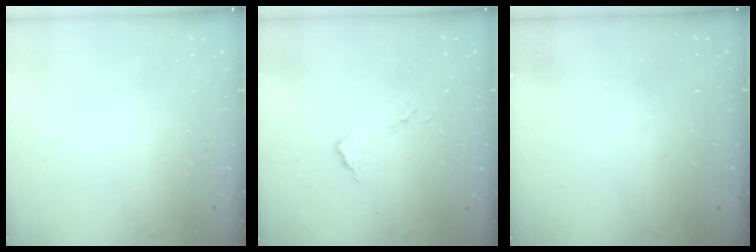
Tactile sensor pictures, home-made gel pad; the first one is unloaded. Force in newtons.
{"total": 6.3, "press": 6.3, "slide": 0.3}
{"total": 3.0, "press": 3.0, "slide": 0.2}